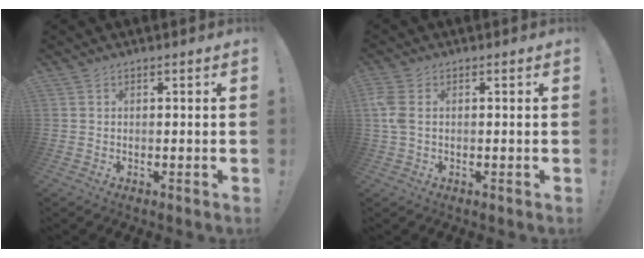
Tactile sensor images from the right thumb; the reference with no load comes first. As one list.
[{"total": 4.1, "force": [0.7, 2.3, 3.3], "torque": [-0.085, 0.000, 0.009]}]